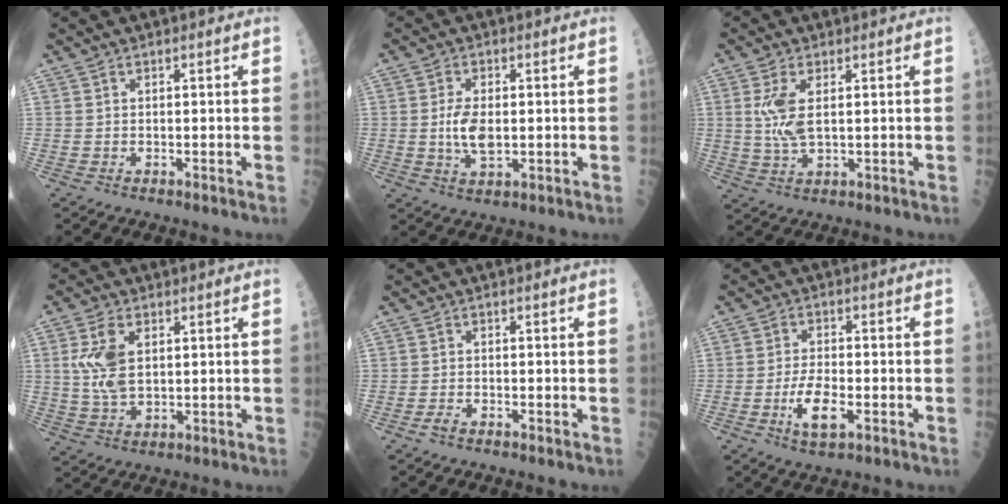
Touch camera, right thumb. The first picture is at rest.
{"total": 6.0, "force": [0.0, 3.1, 5.2], "torque": [-0.099, -0.005, 0.002]}
{"total": 5.9, "force": [1.2, 2.4, 5.2], "torque": [-0.118, -0.007, 0.029]}
{"total": 8.0, "force": [1.7, 4.4, 6.5], "torque": [-0.134, -0.004, 0.038]}
{"total": 1.3, "force": [-0.9, 0.5, 0.7], "torque": [-0.013, 0.007, -0.018]}
{"total": 6.6, "force": [-2.3, 2.6, 5.7], "torque": [-0.104, 0.009, -0.041]}